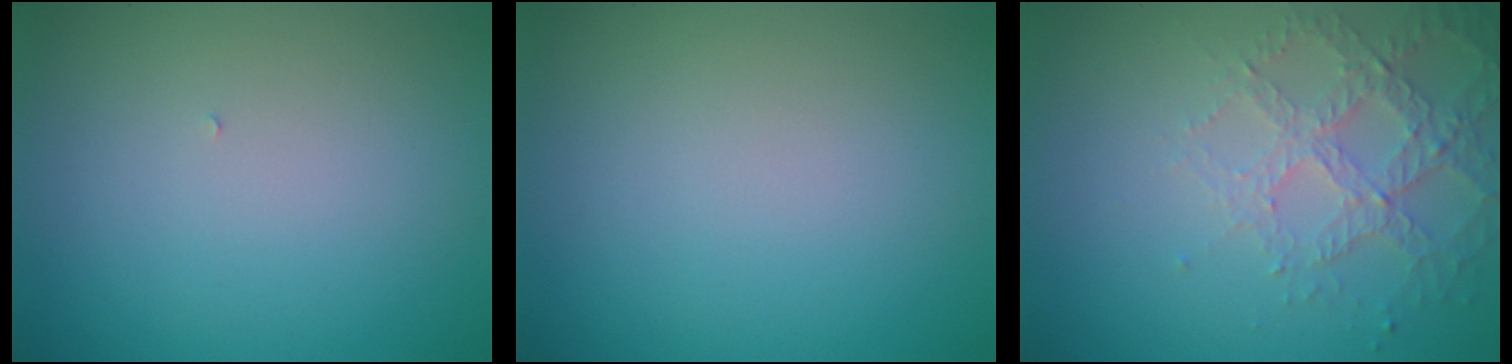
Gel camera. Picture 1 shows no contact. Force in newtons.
{"total": 0.0}
{"total": 4.1, "press": 3.0, "slide": 2.9}